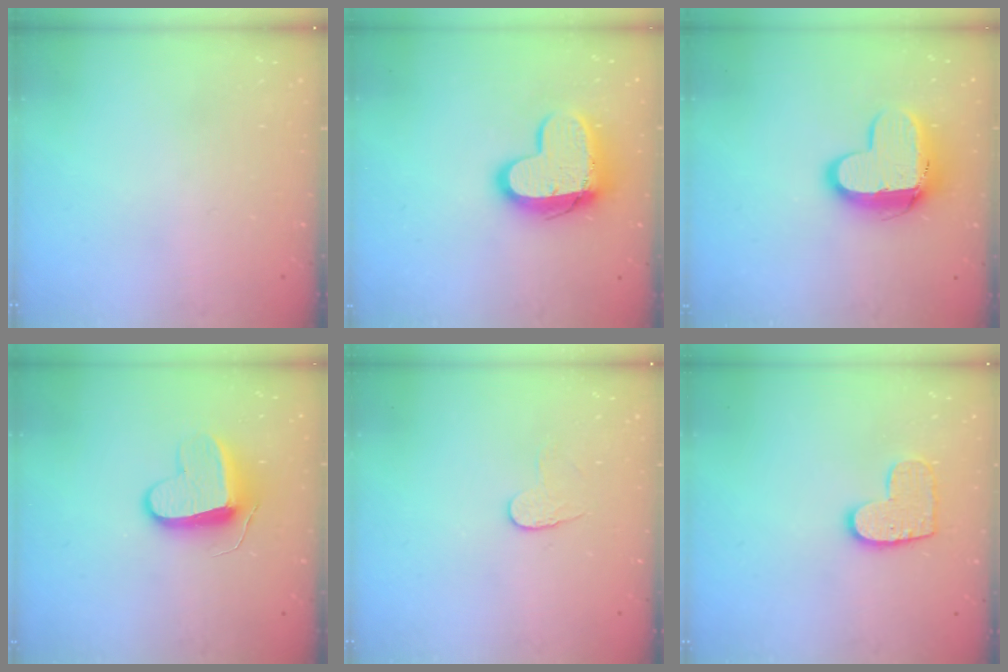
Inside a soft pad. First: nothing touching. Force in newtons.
{"total": 13.5, "press": 13.5, "slide": 1.2}
{"total": 12.0, "press": 11.9, "slide": 1.1}
{"total": 10.3, "press": 10.2, "slide": 1.2}
{"total": 3.7, "press": 3.7, "slide": 0.3}
{"total": 10.2, "press": 10.1, "slide": 0.5}